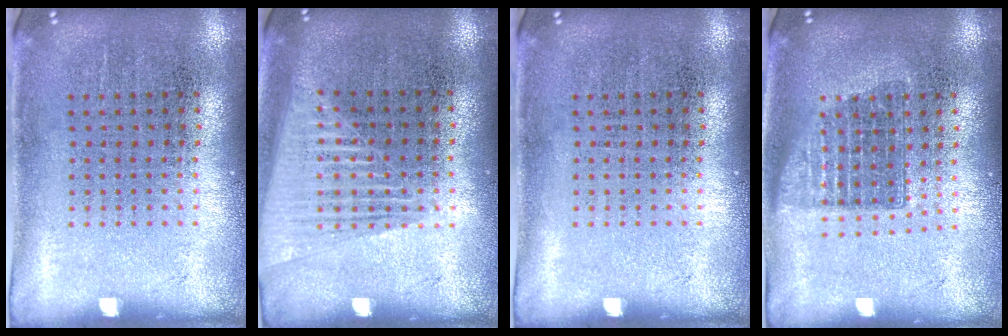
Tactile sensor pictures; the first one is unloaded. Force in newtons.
{"total": 1.5, "press": 1.4, "slide": 0.4}
{"total": 0.0}
{"total": 1.3, "press": 1.1, "slide": 0.8}